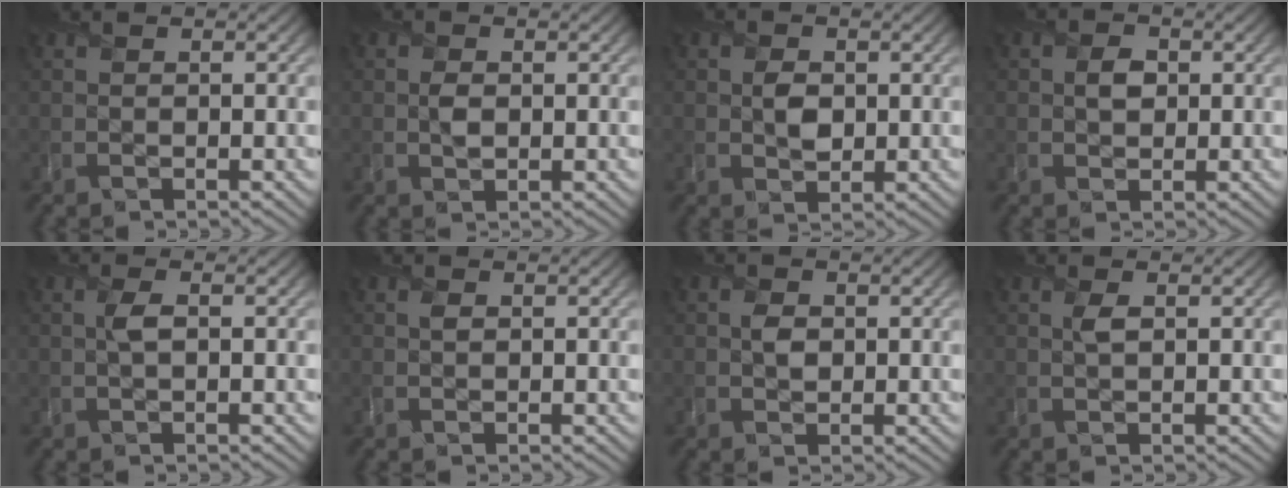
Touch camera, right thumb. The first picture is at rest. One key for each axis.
{"total": 1.8, "fx": 0.0, "fy": 1.3, "fz": 1.2, "tx": -0.025, "ty": -0.003, "tz": -0.002}
{"total": 2.8, "fx": 0.2, "fy": 2.1, "fz": 1.8, "tx": -0.037, "ty": -0.005, "tz": 0.002}
{"total": 2.5, "fx": 0.3, "fy": 2.0, "fz": 1.5, "tx": -0.032, "ty": -0.003, "tz": 0.001}
{"total": 1.9, "fx": 0.1, "fy": 0.9, "fz": 1.7, "tx": -0.040, "ty": 0.002, "tz": -0.001}
{"total": 1.0, "fx": 0.1, "fy": 0.8, "fz": 0.6, "tx": -0.015, "ty": -0.001, "tz": -0.001}
{"total": 1.9, "fx": 0.1, "fy": 1.5, "fz": 1.1, "tx": -0.024, "ty": -0.003, "tz": -0.003}
{"total": 1.6, "fx": 0.4, "fy": 0.8, "fz": 1.3, "tx": -0.032, "ty": -0.003, "tz": 0.007}